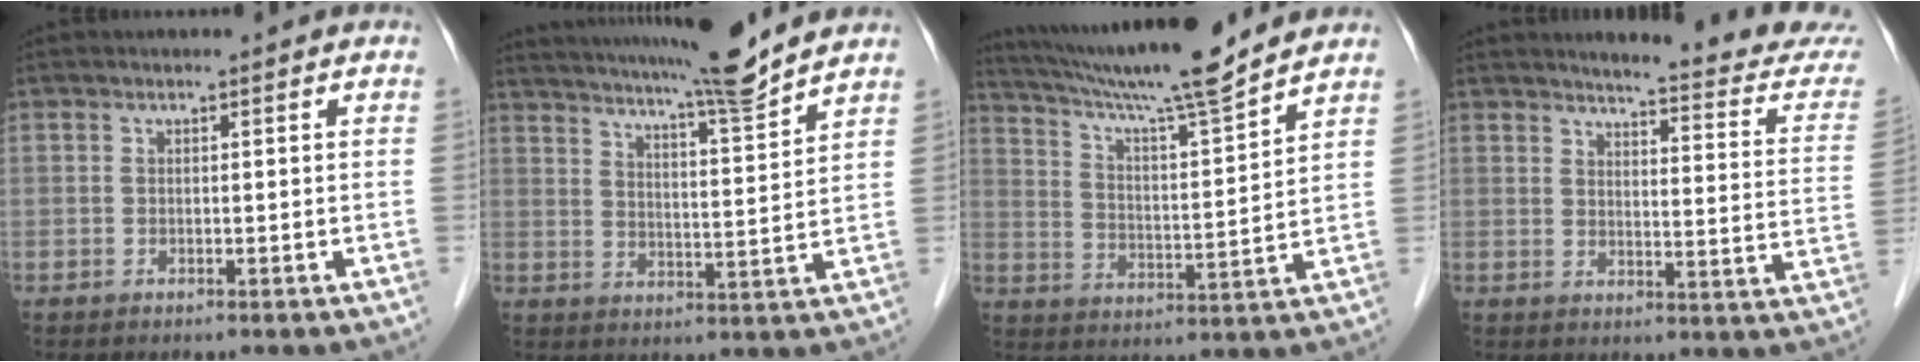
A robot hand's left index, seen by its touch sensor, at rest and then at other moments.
{"total": 14.1, "force": [12.8, -1.2, 5.8], "torque": [-0.102, -0.022, 0.186]}
{"total": 15.9, "force": [14.1, -0.8, 7.2], "torque": [-0.130, 0.000, 0.227]}
{"total": 15.6, "force": [14.8, 0.1, 5.0], "torque": [-0.055, -0.084, 0.154]}